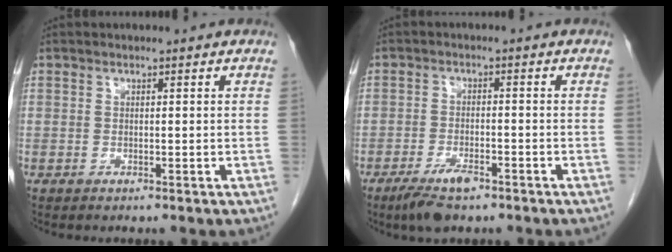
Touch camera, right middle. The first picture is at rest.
{"total": 5.2, "force": [-3.6, 1.5, 3.4], "torque": [-0.072, -0.006, -0.060]}